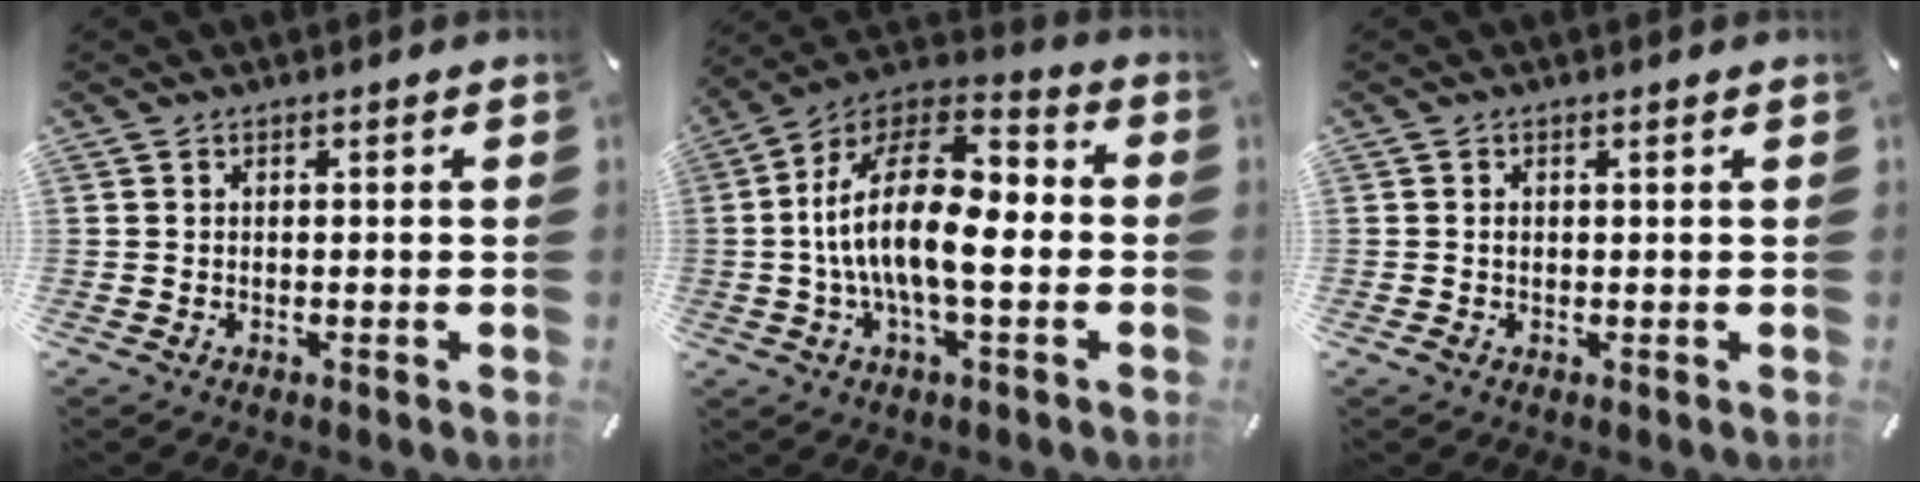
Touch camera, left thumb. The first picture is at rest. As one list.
[{"total": 18.0, "force": [-1.7, 8.6, 15.8], "torque": [-0.310, 0.002, -0.033]}, {"total": 1.0, "force": [0.0, 0.3, 0.9], "torque": [-0.017, 0.001, -0.001]}]